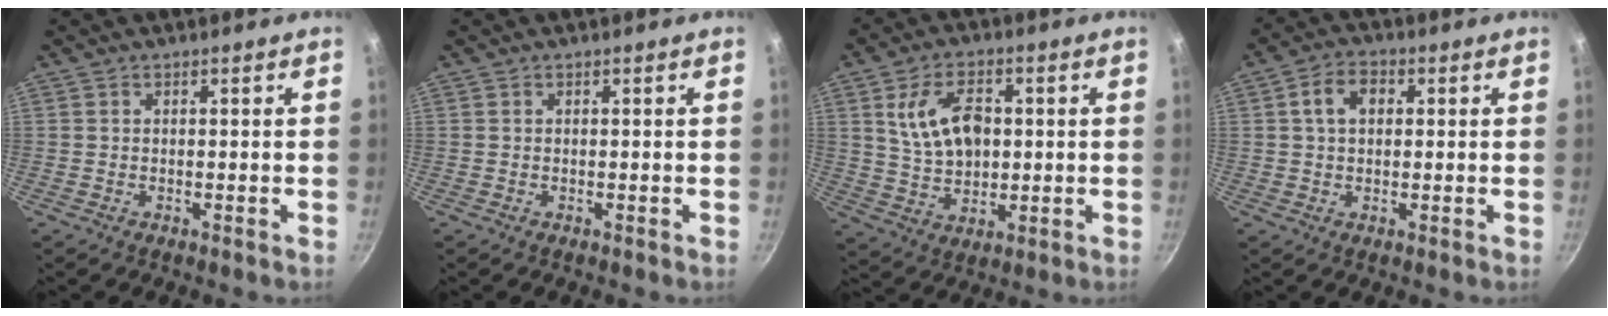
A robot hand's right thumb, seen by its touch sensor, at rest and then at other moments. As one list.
[{"total": 0.0}, {"total": 11.5, "force": [2.2, 7.4, 8.6], "torque": [-0.133, -0.006, 0.044]}, {"total": 5.8, "force": [1.2, 4.0, 4.0], "torque": [-0.055, 0.012, 0.014]}]